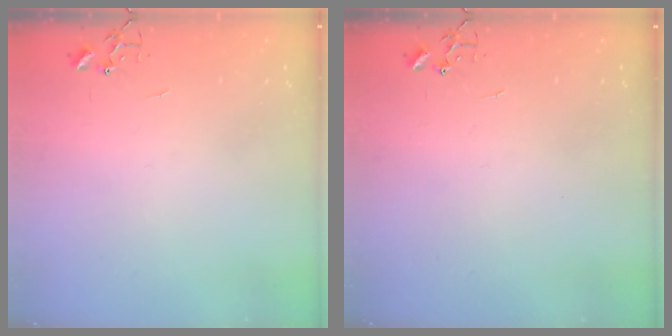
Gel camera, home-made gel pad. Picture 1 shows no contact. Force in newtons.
{"total": 0.0}